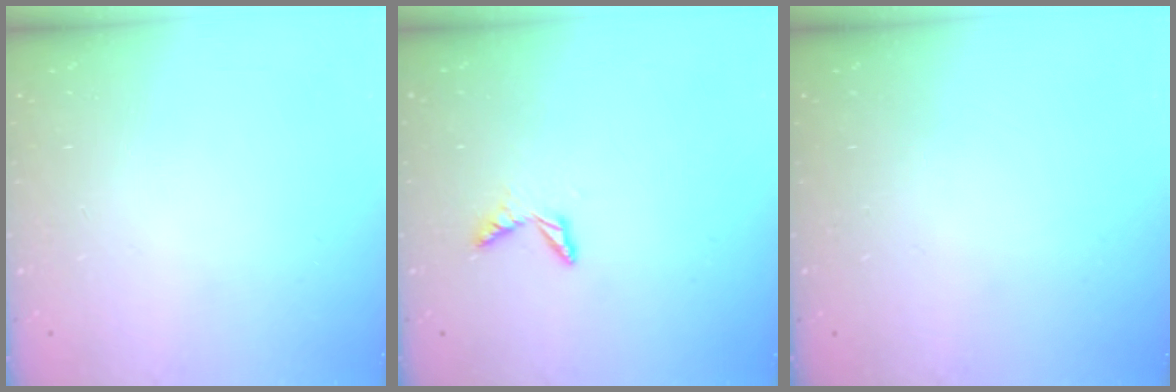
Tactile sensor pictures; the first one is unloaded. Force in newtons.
{"total": 4.7, "press": 4.7, "slide": 0.5}
{"total": 0.0}